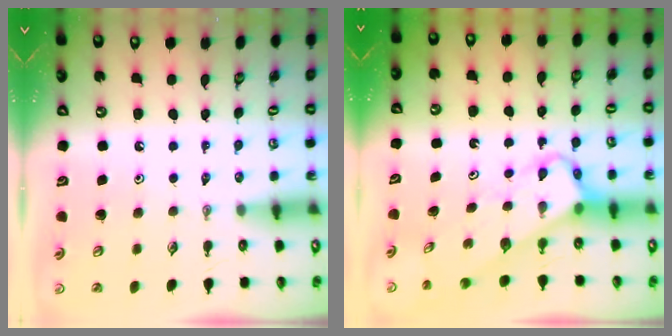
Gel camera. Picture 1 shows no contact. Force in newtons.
{"total": 3.9, "press": 3.8, "slide": 0.2}